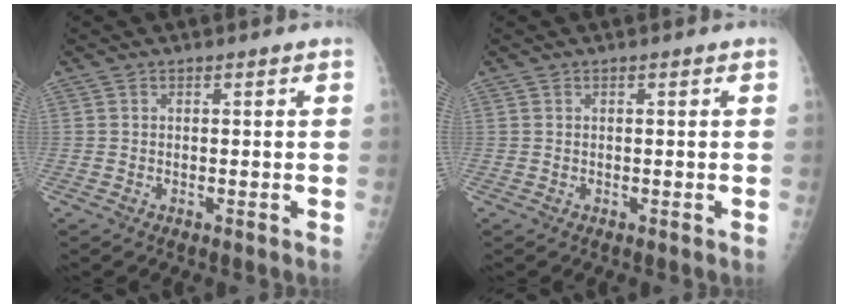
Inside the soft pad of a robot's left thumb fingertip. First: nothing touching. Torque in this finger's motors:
{"motor_torque": [-0.14, 0.07, 0.09, 0.06, 0.00]}